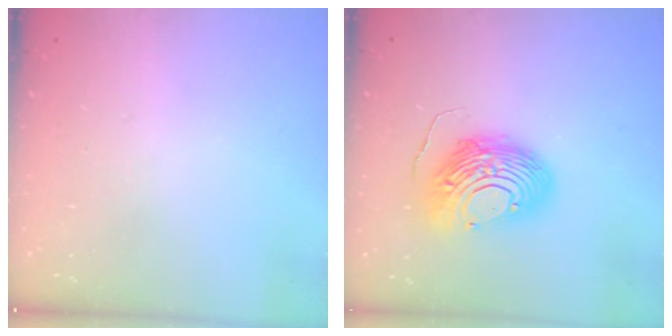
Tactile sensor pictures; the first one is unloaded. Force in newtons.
{"total": 13.8, "press": 13.7, "slide": 1.3}